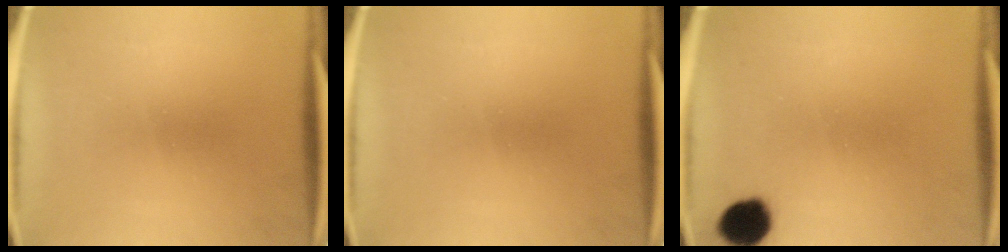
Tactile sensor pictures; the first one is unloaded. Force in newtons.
{"total": 0.0}
{"total": 7.2}